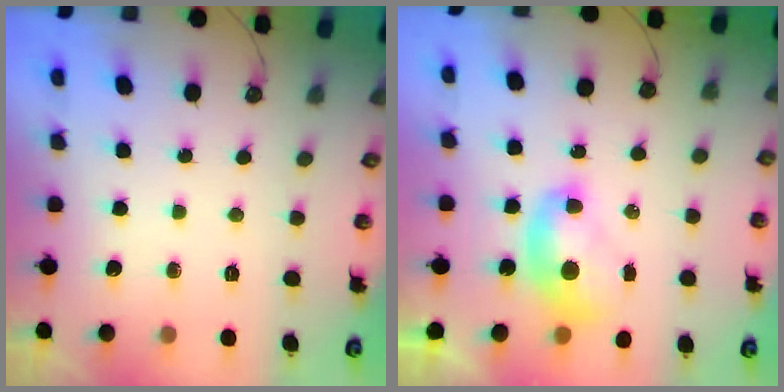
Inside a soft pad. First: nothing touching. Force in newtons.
{"total": 2.0, "press": 2.0, "slide": 0.2}